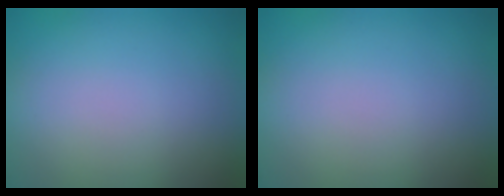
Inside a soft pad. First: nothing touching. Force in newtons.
{"total": 0.0}